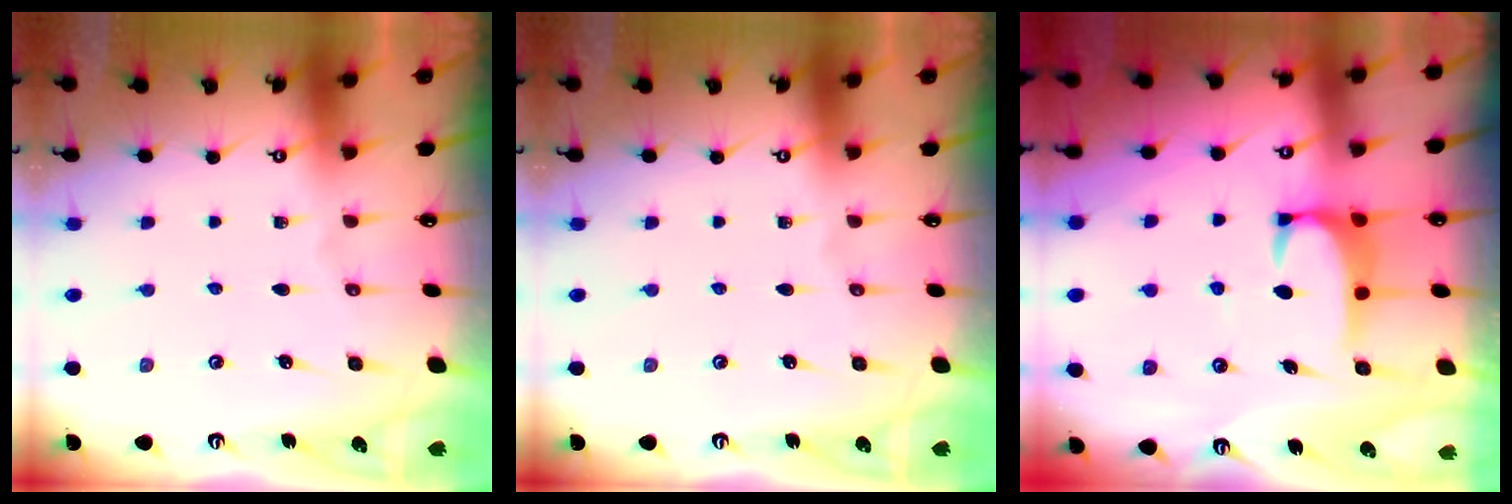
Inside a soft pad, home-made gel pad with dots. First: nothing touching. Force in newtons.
{"total": 0.0}
{"total": 2.5, "press": 2.4, "slide": 0.7}